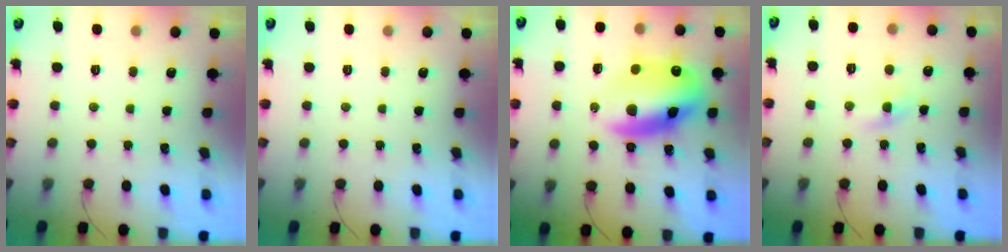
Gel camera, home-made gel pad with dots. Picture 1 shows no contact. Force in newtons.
{"total": 0.0}
{"total": 17.1, "press": 16.5, "slide": 4.4}
{"total": 1.3, "press": 1.2, "slide": 0.5}